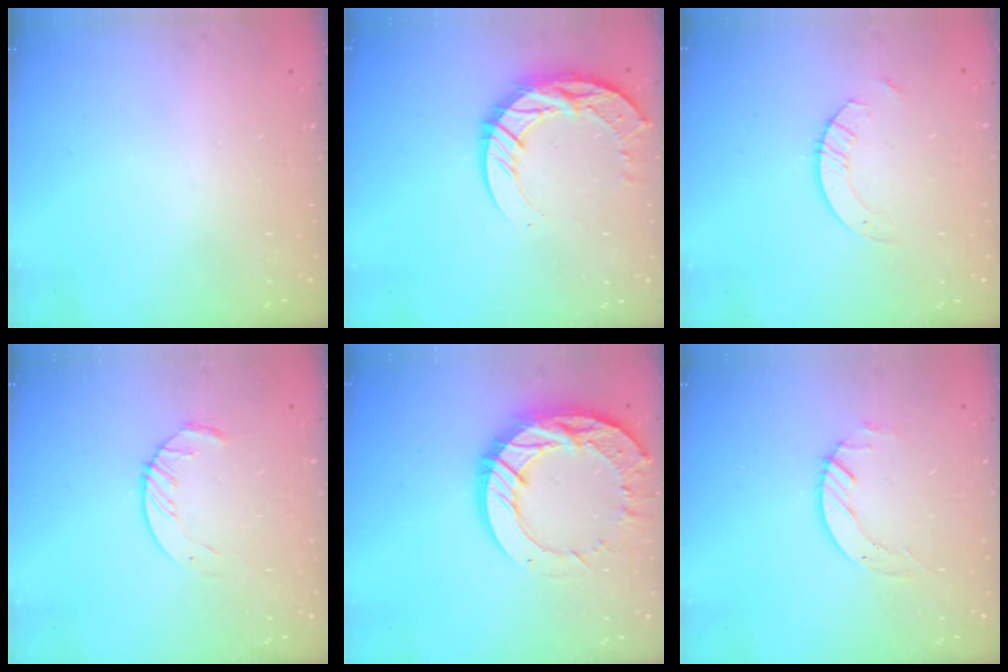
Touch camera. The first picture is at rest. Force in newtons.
{"total": 13.1, "press": 13.1, "slide": 1.1}
{"total": 4.0, "press": 4.0, "slide": 0.4}
{"total": 4.6, "press": 4.6, "slide": 0.5}
{"total": 20.2, "press": 20.1, "slide": 1.8}
{"total": 4.5, "press": 4.5, "slide": 0.4}